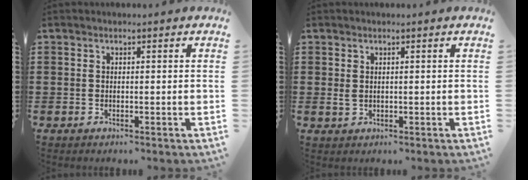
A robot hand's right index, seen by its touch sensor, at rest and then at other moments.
{"total": 1.2, "force": [0.4, 0.8, 0.8], "torque": [-0.018, 0.004, 0.008]}